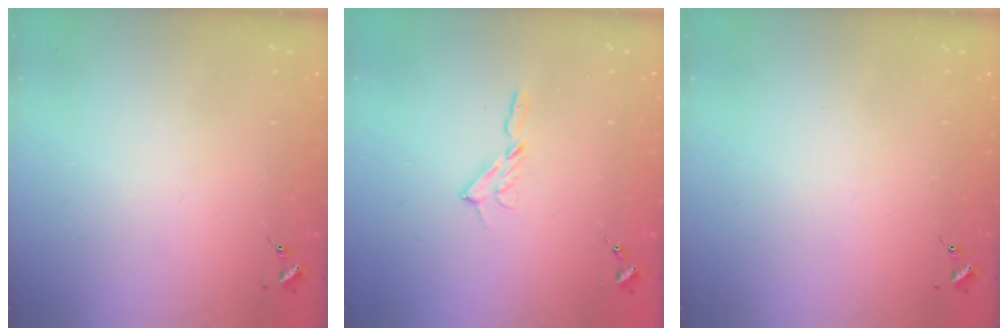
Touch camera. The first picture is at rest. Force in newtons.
{"total": 5.1, "press": 5.1, "slide": 0.6}
{"total": 0.0}